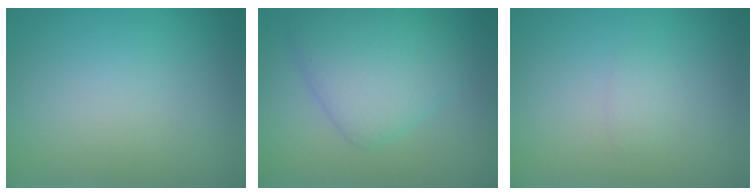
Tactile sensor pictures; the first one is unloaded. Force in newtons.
{"total": 4.5, "press": 4.5, "slide": 0.2}
{"total": 0.6, "press": 0.6, "slide": 0.1}